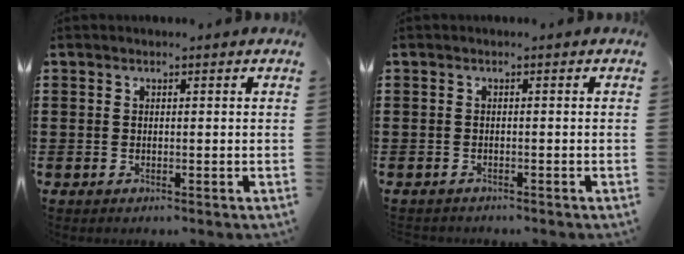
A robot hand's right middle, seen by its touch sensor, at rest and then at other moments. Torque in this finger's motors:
{"motor_torque": [0.55, -0.08, 0.67, 0.09]}